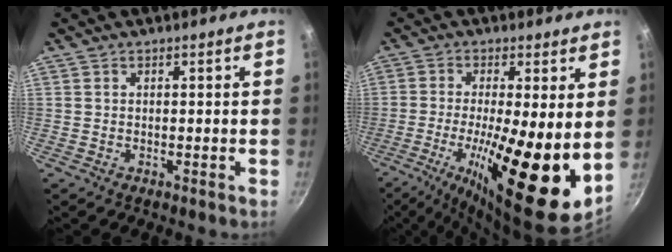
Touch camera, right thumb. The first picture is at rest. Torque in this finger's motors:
{"motor_torque": [0.70, 2.65, 2.36, -0.41, 0.65]}